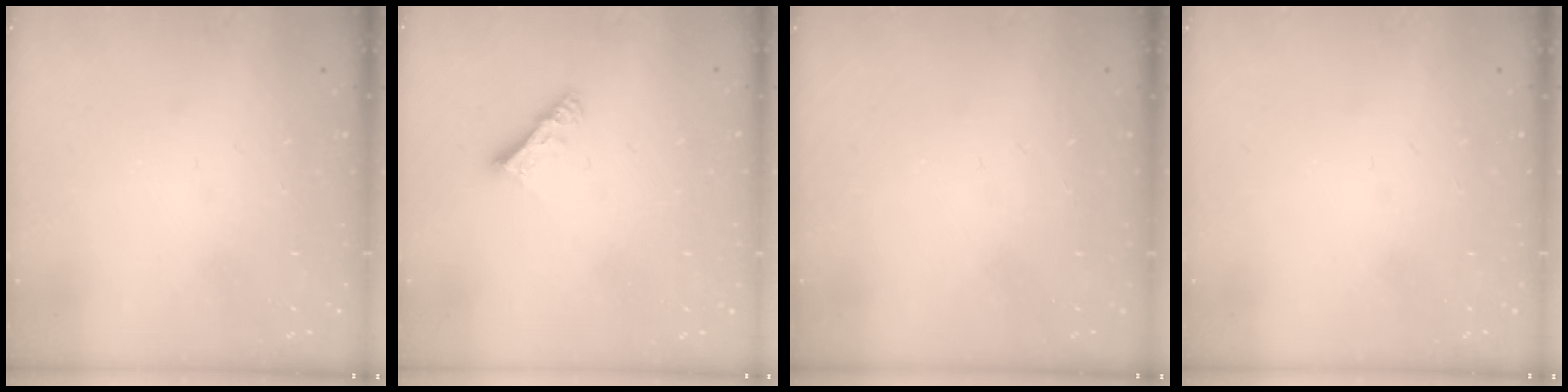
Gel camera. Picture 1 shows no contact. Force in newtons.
{"total": 5.5, "press": 5.5, "slide": 0.3}
{"total": 0.0}
{"total": 0.0}